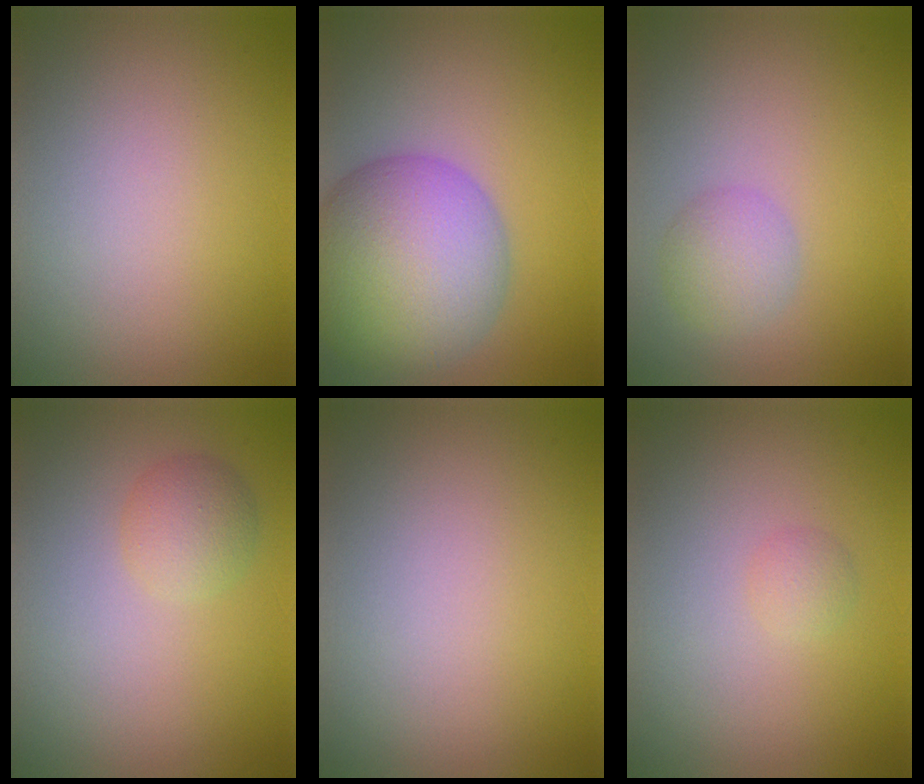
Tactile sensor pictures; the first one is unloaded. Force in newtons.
{"total": 11.6, "press": 11.6, "slide": 0.6}
{"total": 2.5, "press": 2.5, "slide": 0.0}
{"total": 2.2, "press": 2.2, "slide": 0.1}
{"total": 0.0}
{"total": 1.0, "press": 1.0, "slide": 0.0}